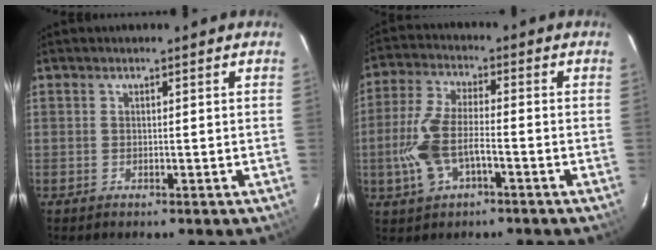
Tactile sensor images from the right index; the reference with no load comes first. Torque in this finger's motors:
{"motor_torque": [0.19, -0.02, 0.28, 0.12]}